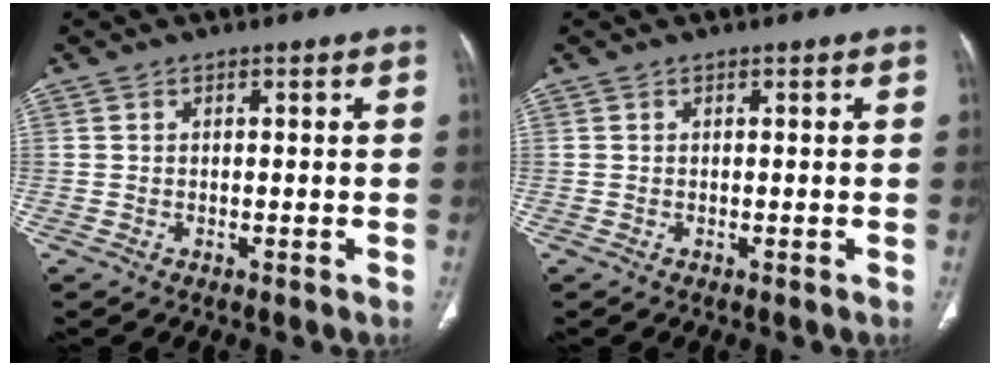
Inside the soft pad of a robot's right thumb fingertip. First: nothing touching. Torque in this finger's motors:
{"motor_torque": [-0.05, 0.04, -0.06, 0.06, 0.01]}